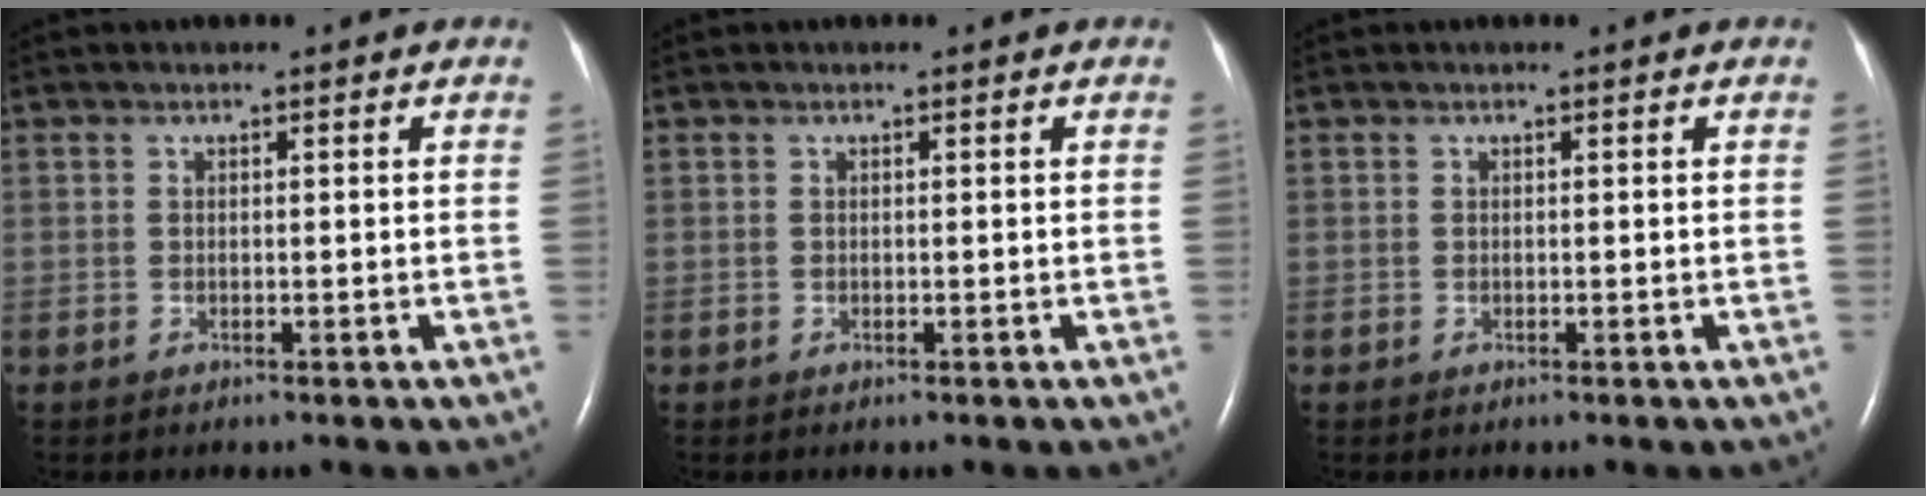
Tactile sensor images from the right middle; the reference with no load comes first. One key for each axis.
{"total": 0.0}
{"total": 0.0}